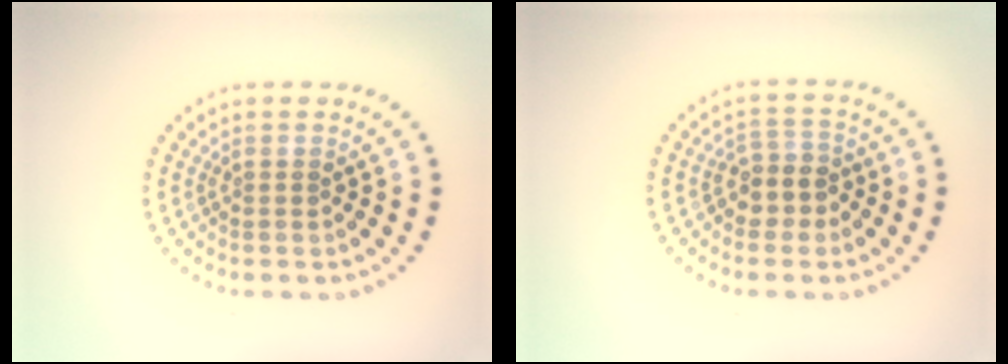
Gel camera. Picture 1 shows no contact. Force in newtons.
{"total": 2.6, "press": 2.2, "slide": 1.3}